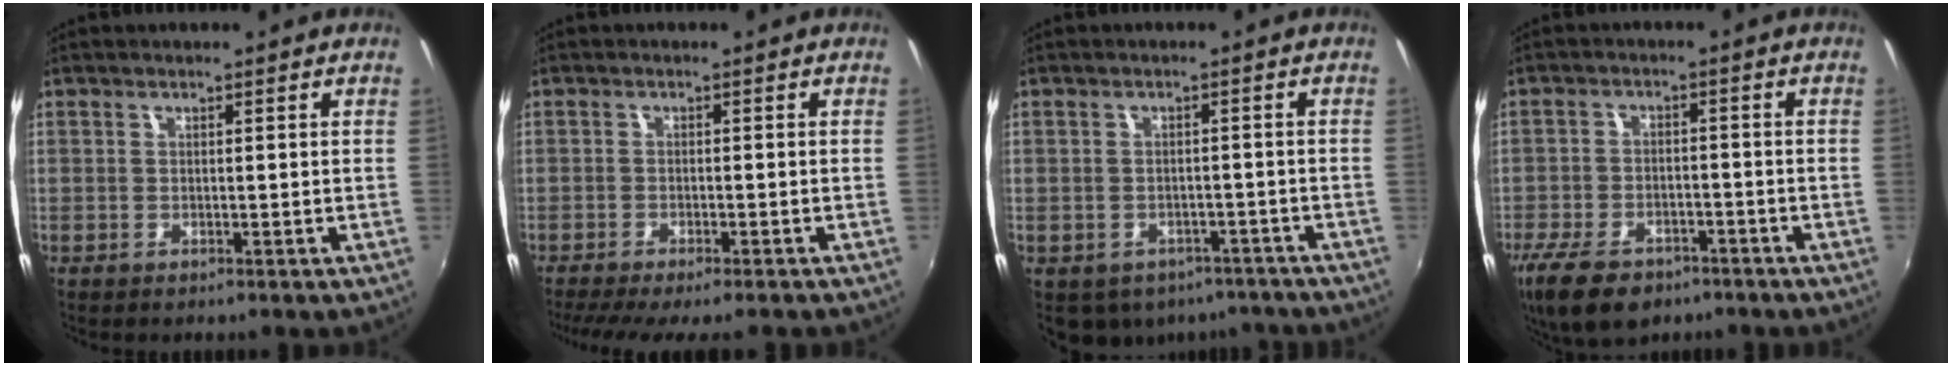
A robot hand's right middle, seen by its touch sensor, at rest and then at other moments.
{"total": 8.3, "force": [-7.0, 0.6, 4.4], "torque": [-0.093, -0.031, -0.112]}
{"total": 11.2, "force": [-7.6, 7.1, 4.1], "torque": [-0.087, -0.003, -0.085]}
{"total": 12.3, "force": [-8.2, 6.4, 6.6], "torque": [-0.161, -0.026, -0.141]}